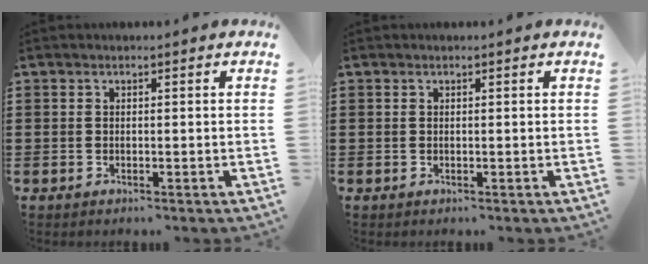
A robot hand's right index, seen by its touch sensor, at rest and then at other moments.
{"total": 0.0}